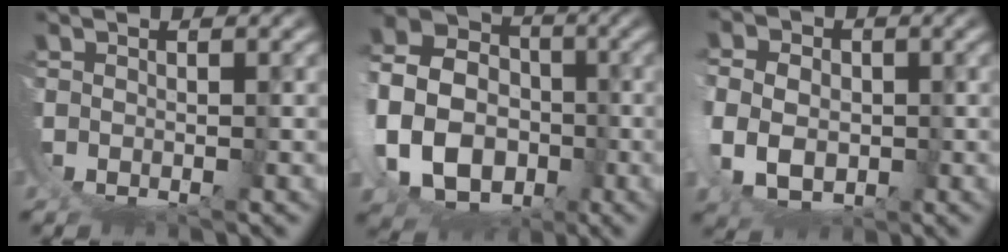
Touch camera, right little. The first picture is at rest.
{"total": 13.8, "force": [-0.6, 11.1, 8.2], "torque": [-0.165, -0.032, -0.013]}
{"total": 6.0, "force": [-0.7, 4.3, 4.2], "torque": [-0.085, -0.032, 0.008]}